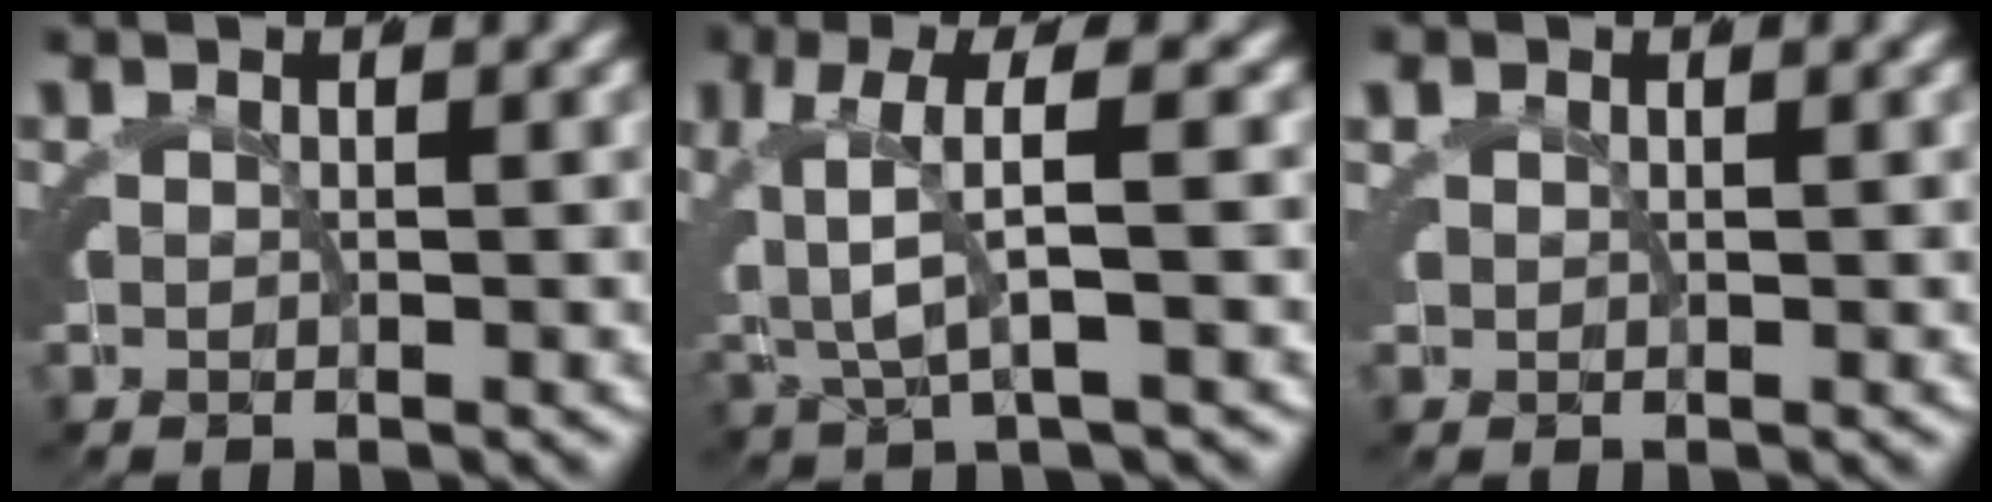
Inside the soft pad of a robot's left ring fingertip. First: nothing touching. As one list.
[{"total": 4.1, "force": [0.8, 1.8, 3.5], "torque": [-0.076, 0.007, 0.008]}, {"total": 1.1, "force": [0.3, 1.0, 0.2], "torque": [-0.004, -0.004, 0.008]}]